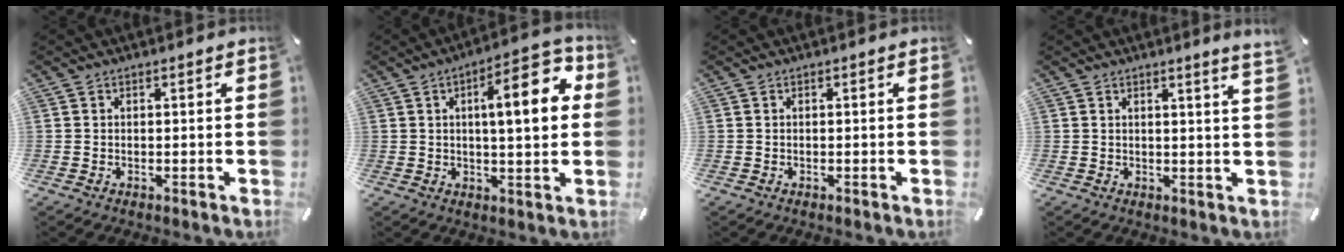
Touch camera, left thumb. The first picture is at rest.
{"total": 13.4, "force": [3.6, 4.4, 12.1], "torque": [-0.170, -0.004, 0.049]}
{"total": 0.0}
{"total": 2.8, "force": [2.0, -0.4, 1.9], "torque": [-0.028, -0.014, 0.034]}